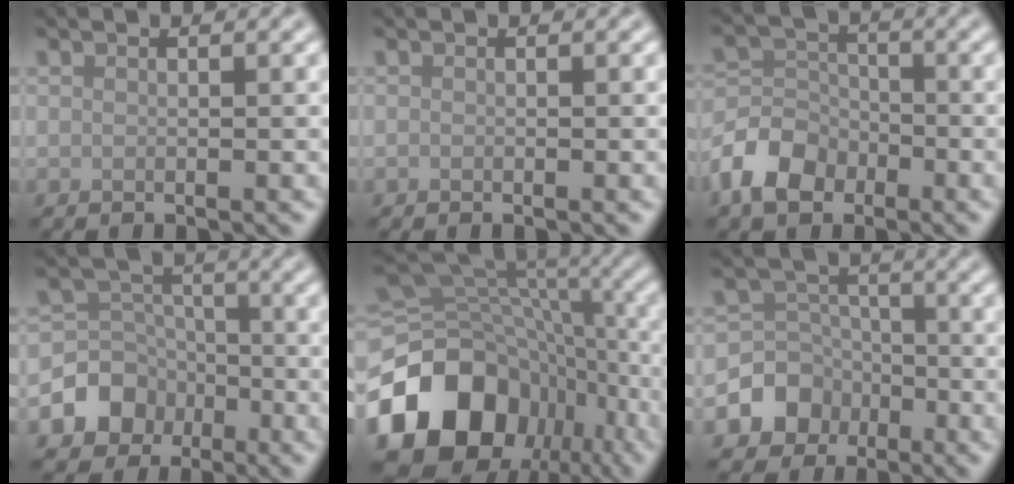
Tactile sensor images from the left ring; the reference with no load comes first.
{"total": 0.0}
{"total": 4.9, "force": [-2.8, 3.5, 2.1], "torque": [-0.043, 0.002, -0.067]}
{"total": 5.9, "force": [-2.7, 5.0, 1.5], "torque": [-0.013, 0.010, -0.073]}
{"total": 17.5, "force": [-7.6, 13.0, 8.8], "torque": [-0.179, -0.006, -0.116]}
{"total": 5.4, "force": [-2.4, 4.6, 1.2], "torque": [-0.003, 0.011, -0.070]}